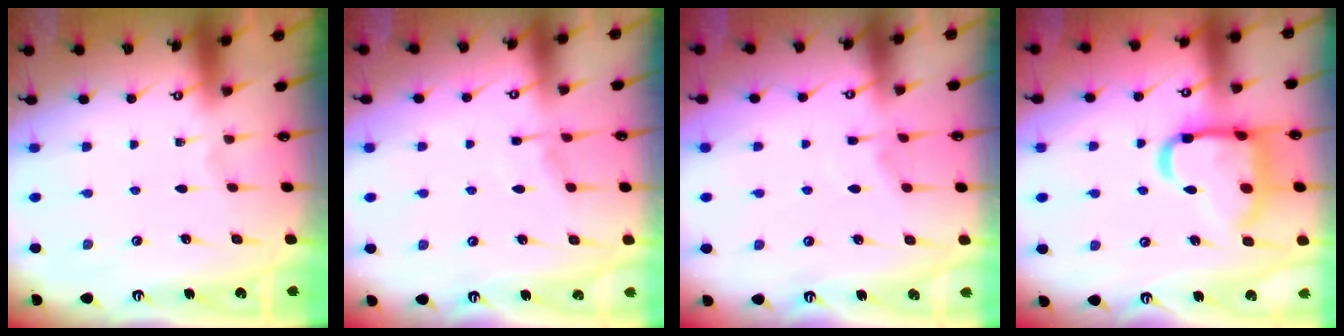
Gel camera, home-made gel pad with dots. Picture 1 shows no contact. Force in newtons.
{"total": 3.9, "press": 3.9, "slide": 0.3}
{"total": 4.1, "press": 4.1, "slide": 0.6}
{"total": 19.5, "press": 19.4, "slide": 1.8}